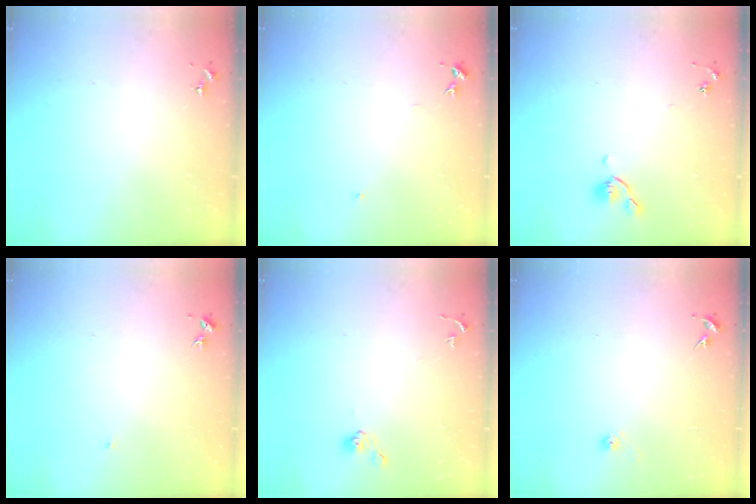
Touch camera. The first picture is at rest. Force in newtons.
{"total": 4.7, "press": 4.7, "slide": 0.5}
{"total": 5.3, "press": 5.2, "slide": 1.2}
{"total": 3.3, "press": 3.3, "slide": 0.4}
{"total": 6.4, "press": 6.4, "slide": 0.6}
{"total": 3.0, "press": 2.6, "slide": 1.5}